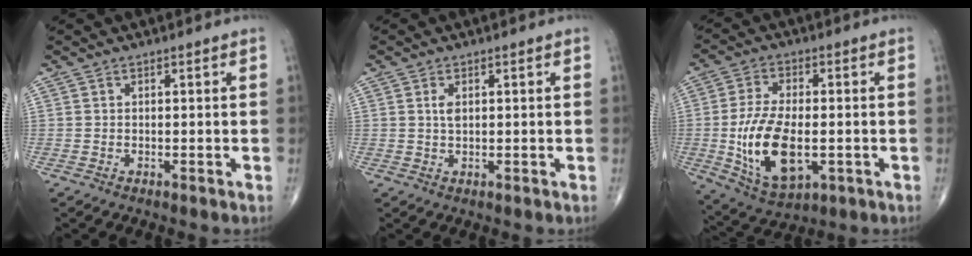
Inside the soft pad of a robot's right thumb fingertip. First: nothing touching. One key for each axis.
{"total": 1.8, "fx": 0.5, "fy": 1.0, "fz": 1.4, "tx": -0.027, "ty": -0.001, "tz": 0.009}
{"total": 15.1, "fx": -2.4, "fy": 7.7, "fz": 12.8, "tx": -0.242, "ty": -0.005, "tz": -0.030}